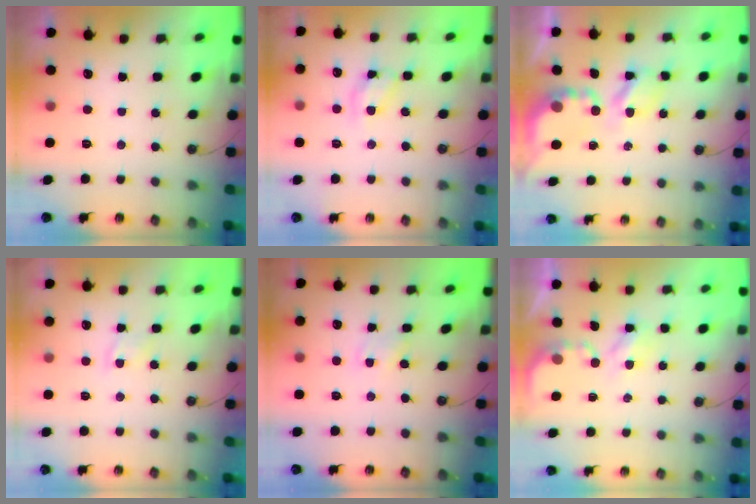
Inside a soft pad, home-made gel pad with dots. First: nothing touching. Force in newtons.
{"total": 9.9, "press": 9.9, "slide": 0.4}
{"total": 5.4, "press": 5.4, "slide": 0.5}
{"total": 6.0, "press": 6.0, "slide": 0.7}
{"total": 2.7, "press": 2.7, "slide": 0.4}
{"total": 2.8, "press": 2.8, "slide": 0.4}